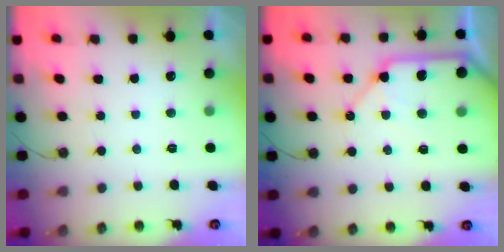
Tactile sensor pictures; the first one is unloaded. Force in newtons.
{"total": 12.3, "press": 12.3, "slide": 1.4}